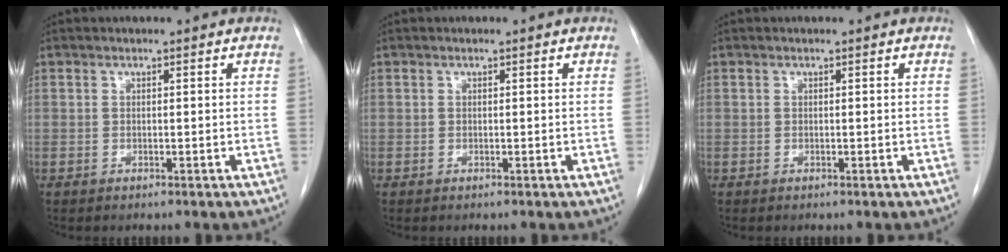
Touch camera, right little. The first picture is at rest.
{"total": 0.0}
{"total": 0.0}